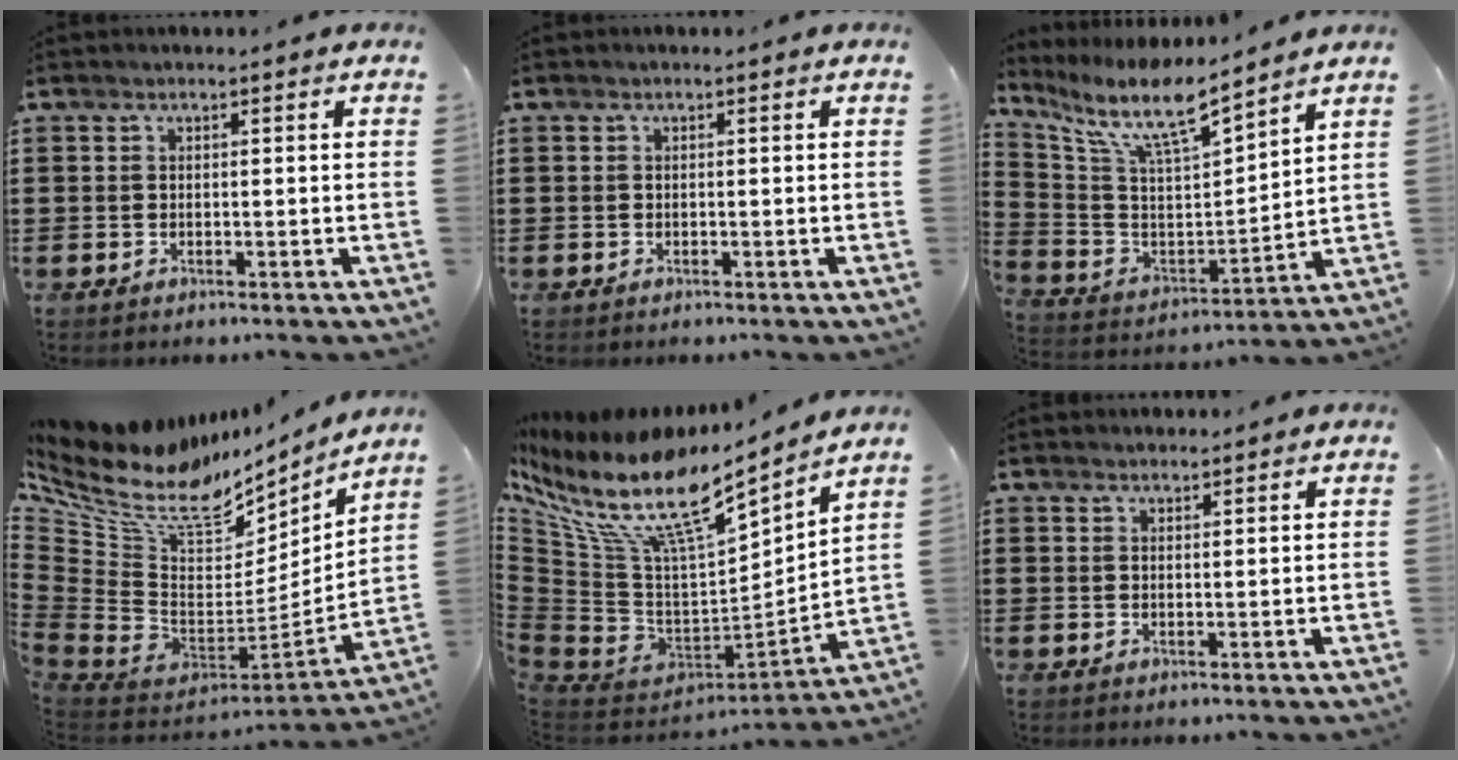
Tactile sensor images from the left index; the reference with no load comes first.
{"total": 0.0}
{"total": 11.0, "force": [8.2, 1.7, 7.0], "torque": [-0.167, -0.059, 0.137]}
{"total": 12.3, "force": [8.3, 6.2, 6.7], "torque": [-0.165, -0.071, 0.142]}
{"total": 14.1, "force": [9.1, 4.3, 9.9], "torque": [-0.222, -0.067, 0.148]}
{"total": 1.3, "force": [1.3, 0.3, 0.1], "torque": [-0.003, 0.002, 0.026]}